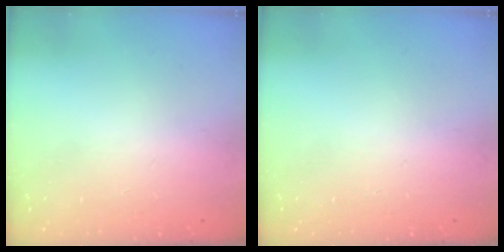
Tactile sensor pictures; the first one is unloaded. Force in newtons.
{"total": 0.0}